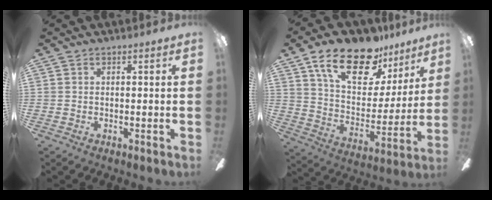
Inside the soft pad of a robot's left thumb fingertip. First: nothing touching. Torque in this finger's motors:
{"motor_torque": [0.38, 0.43, 1.47, -1.30, 0.22]}